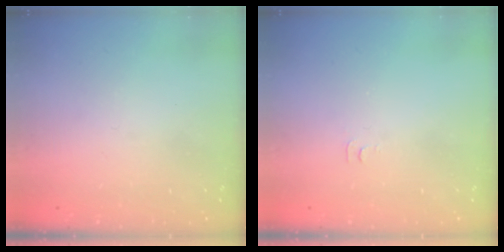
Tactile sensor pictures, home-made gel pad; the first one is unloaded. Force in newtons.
{"total": 4.6, "press": 4.5, "slide": 0.6}